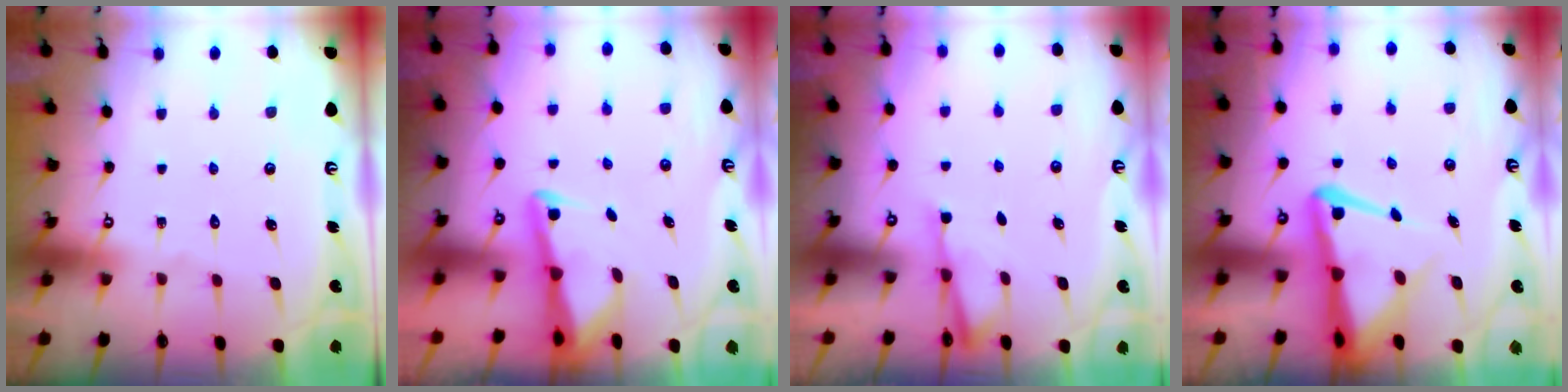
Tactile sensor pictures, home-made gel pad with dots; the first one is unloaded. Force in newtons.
{"total": 2.9, "press": 2.9, "slide": 0.3}
{"total": 2.5, "press": 2.4, "slide": 0.4}
{"total": 8.5, "press": 8.5, "slide": 0.8}